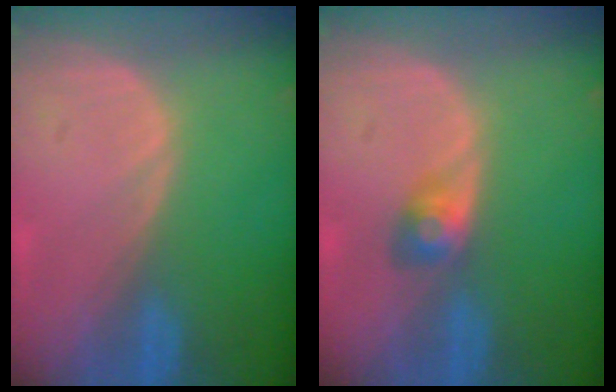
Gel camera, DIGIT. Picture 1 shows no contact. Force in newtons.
{"total": 2.9, "press": 2.6, "slide": 1.1}